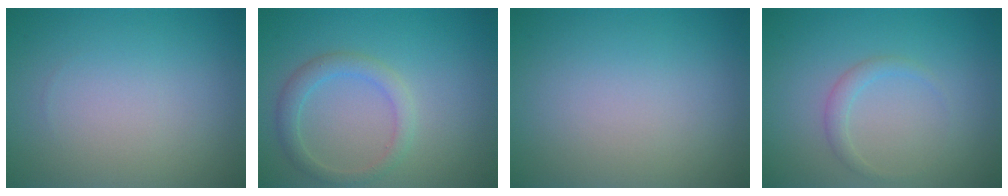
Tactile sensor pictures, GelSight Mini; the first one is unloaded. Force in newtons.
{"total": 2.4, "press": 2.4, "slide": 0.2}
{"total": 0.0}
{"total": 1.2, "press": 1.2, "slide": 0.1}